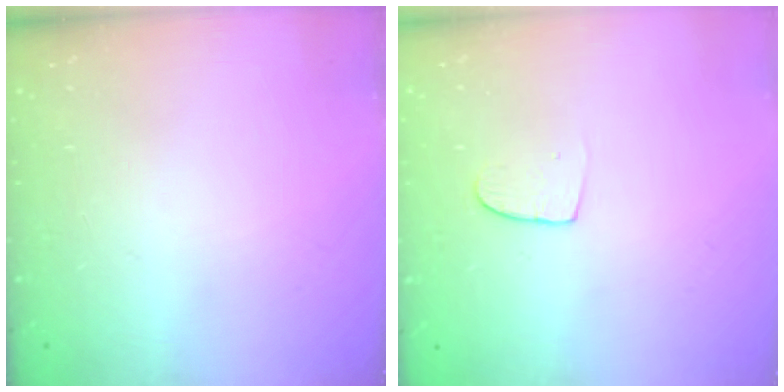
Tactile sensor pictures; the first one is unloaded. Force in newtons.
{"total": 6.3, "press": 6.2, "slide": 0.6}